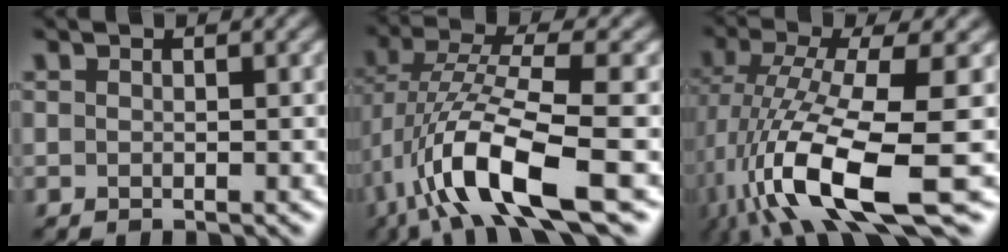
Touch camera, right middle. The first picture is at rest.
{"total": 10.5, "force": [-3.8, 2.9, 9.4], "torque": [-0.183, 0.005, -0.074]}
{"total": 12.1, "force": [-4.4, 3.5, 10.8], "torque": [-0.219, -0.015, -0.075]}